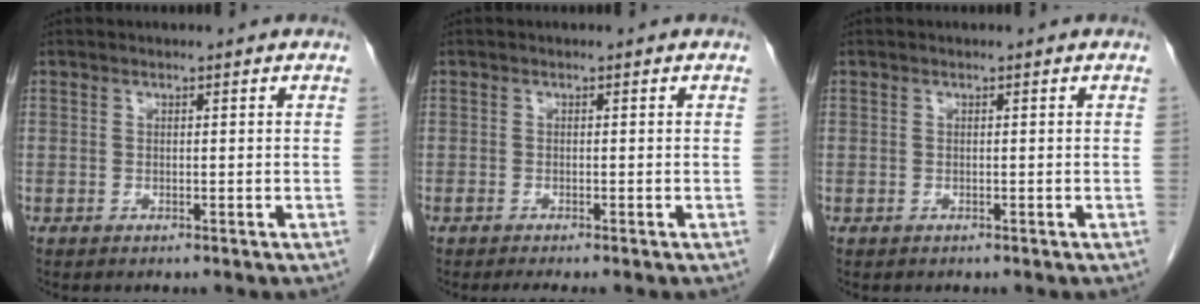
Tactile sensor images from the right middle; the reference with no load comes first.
{"total": 2.3, "force": [-2.0, 0.1, 1.2], "torque": [-0.015, -0.004, -0.029]}
{"total": 0.0}